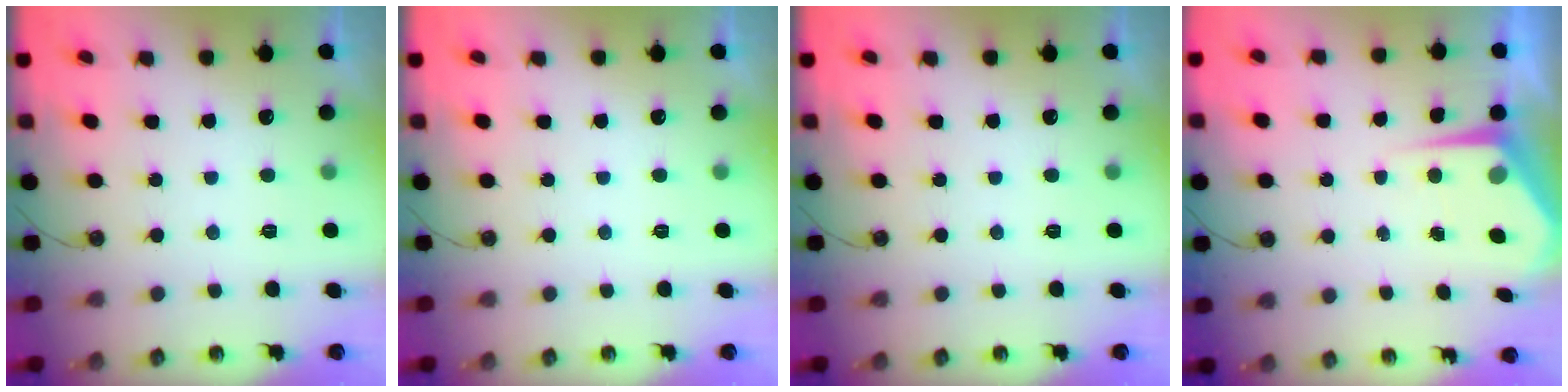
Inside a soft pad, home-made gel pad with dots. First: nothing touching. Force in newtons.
{"total": 0.0}
{"total": 0.0}
{"total": 4.7, "press": 4.7, "slide": 0.5}